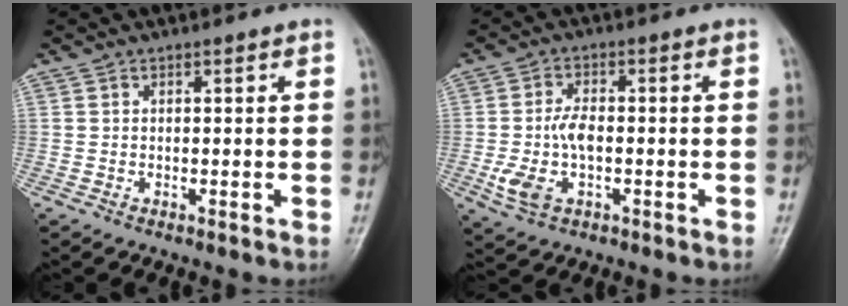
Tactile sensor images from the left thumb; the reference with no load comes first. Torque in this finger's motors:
{"motor_torque": [1.47, 1.41, 0.93, -0.49, 0.12]}